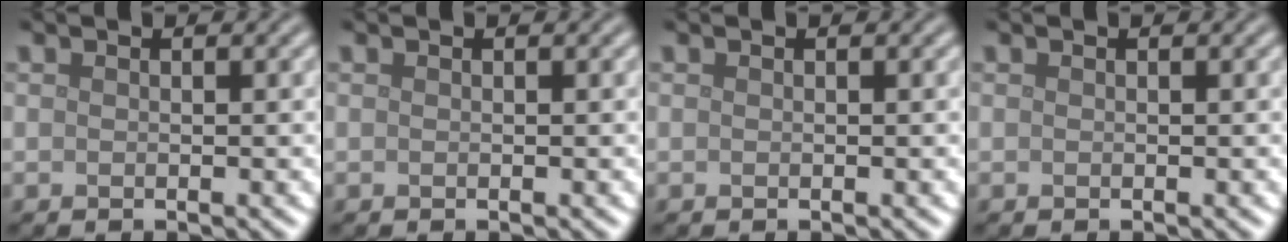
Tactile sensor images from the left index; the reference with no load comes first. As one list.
[{"total": 0.0}, {"total": 0.0}, {"total": 0.0}]